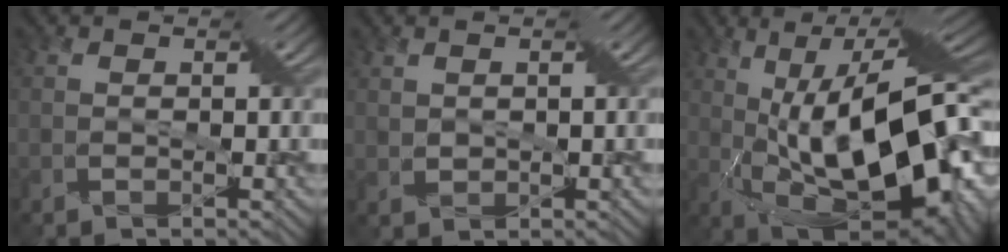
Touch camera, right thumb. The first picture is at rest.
{"total": 1.1, "force": [1.0, 0.5, 0.3], "torque": [-0.031, -0.006, 0.027]}
{"total": 17.0, "force": [1.5, 5.3, 16.1], "torque": [-0.285, 0.016, 0.030]}